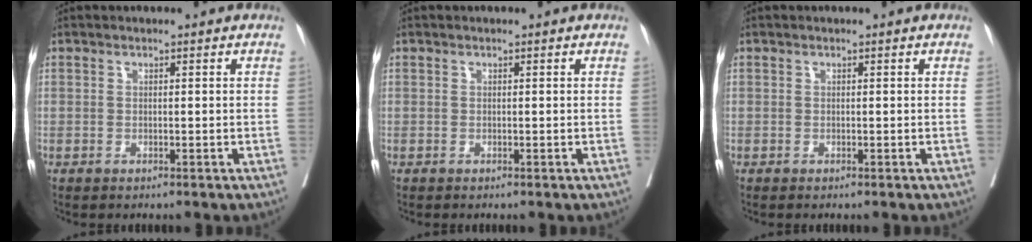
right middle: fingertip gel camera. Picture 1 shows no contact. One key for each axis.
{"total": 0.0}
{"total": 0.0}